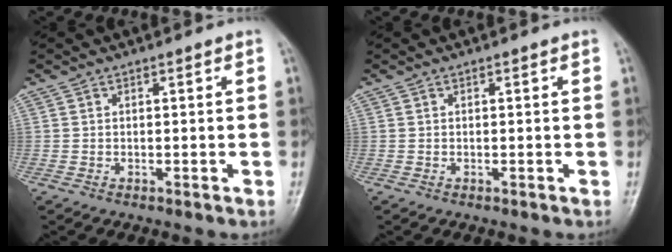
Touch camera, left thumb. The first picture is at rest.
{"total": 0.0}